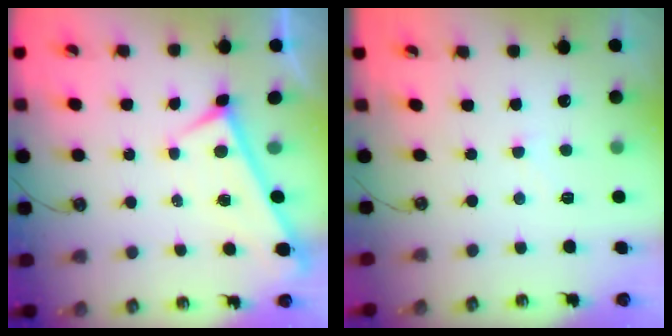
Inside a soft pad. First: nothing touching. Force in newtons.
{"total": 5.9, "press": 5.9, "slide": 0.6}